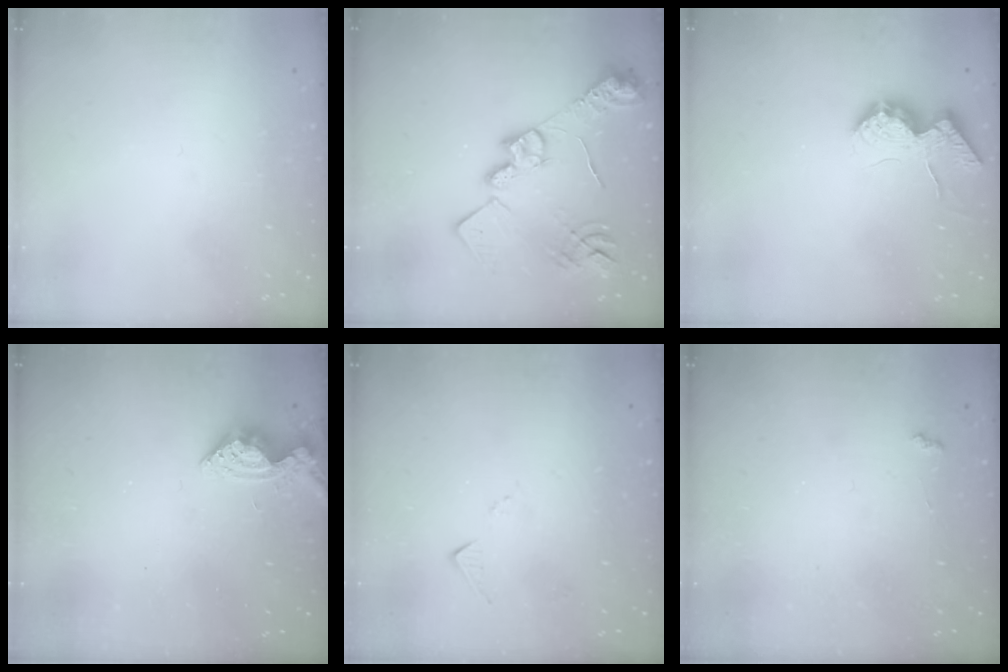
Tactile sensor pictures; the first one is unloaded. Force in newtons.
{"total": 17.6, "press": 17.5, "slide": 1.1}
{"total": 16.7, "press": 16.7, "slide": 0.5}
{"total": 10.0, "press": 10.0, "slide": 1.0}
{"total": 5.6, "press": 5.6, "slide": 0.6}
{"total": 4.0, "press": 4.0, "slide": 0.4}